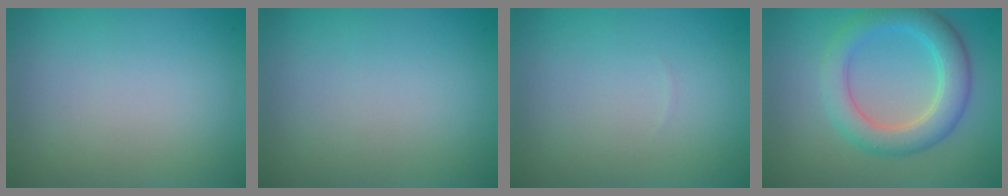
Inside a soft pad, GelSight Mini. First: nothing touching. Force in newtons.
{"total": 0.0}
{"total": 0.0}
{"total": 4.8, "press": 4.8, "slide": 0.0}